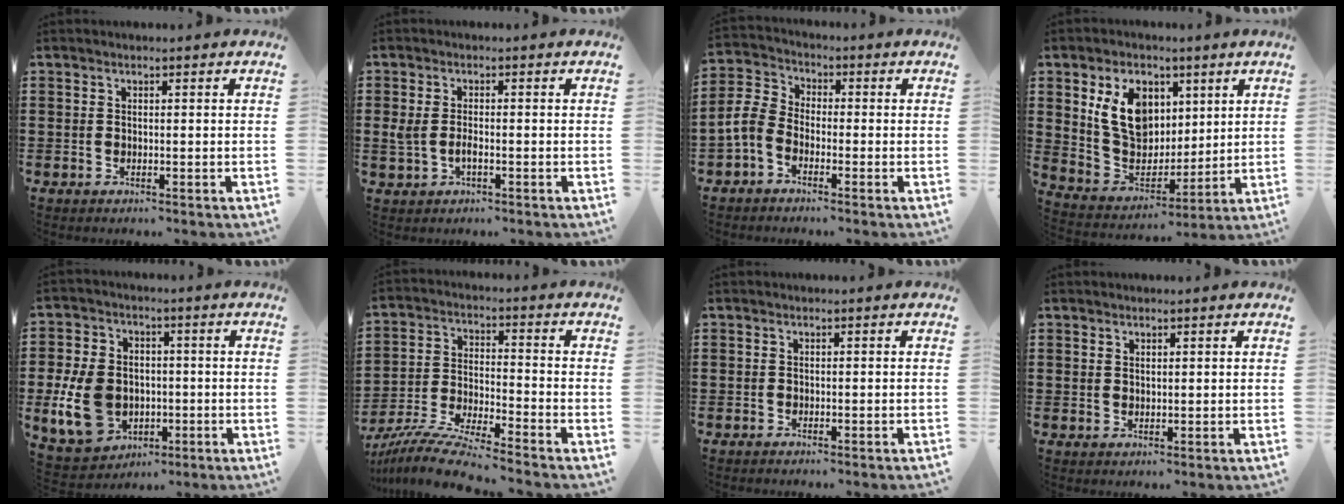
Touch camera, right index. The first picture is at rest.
{"total": 2.5, "force": [-0.6, 1.1, 2.2], "torque": [-0.056, -0.006, -0.014]}
{"total": 4.8, "force": [-2.8, 3.0, 2.6], "torque": [-0.087, -0.003, -0.066]}
{"total": 10.6, "force": [4.0, 7.9, 5.9], "torque": [-0.142, 0.008, 0.073]}
{"total": 11.6, "force": [-1.9, 9.1, 6.9], "torque": [-0.185, 0.016, -0.034]}
{"total": 8.6, "force": [-8.1, -0.2, 2.8], "torque": [-0.067, -0.003, -0.161]}
{"total": 0.6, "force": [-0.6, -0.1, 0.0], "torque": [-0.001, -0.002, -0.012]}
{"total": 0.8, "force": [0.7, 0.3, 0.3], "torque": [-0.007, 0.001, 0.013]}